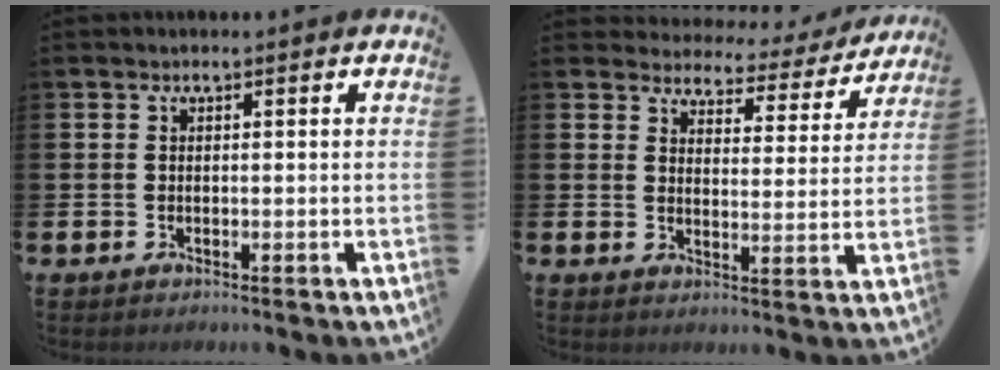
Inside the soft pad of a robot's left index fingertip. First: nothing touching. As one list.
[{"total": 3.9, "force": [3.8, 1.2, 0.2], "torque": [-0.011, -0.041, 0.057]}]